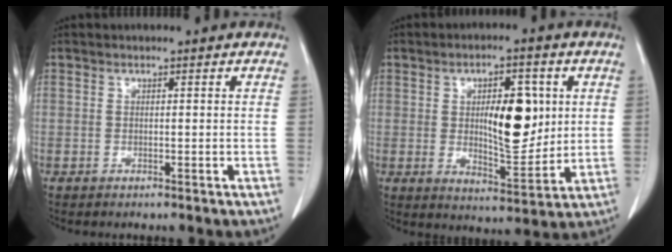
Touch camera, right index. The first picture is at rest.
{"total": 10.5, "force": [1.8, 3.9, 9.6], "torque": [-0.147, 0.000, 0.036]}